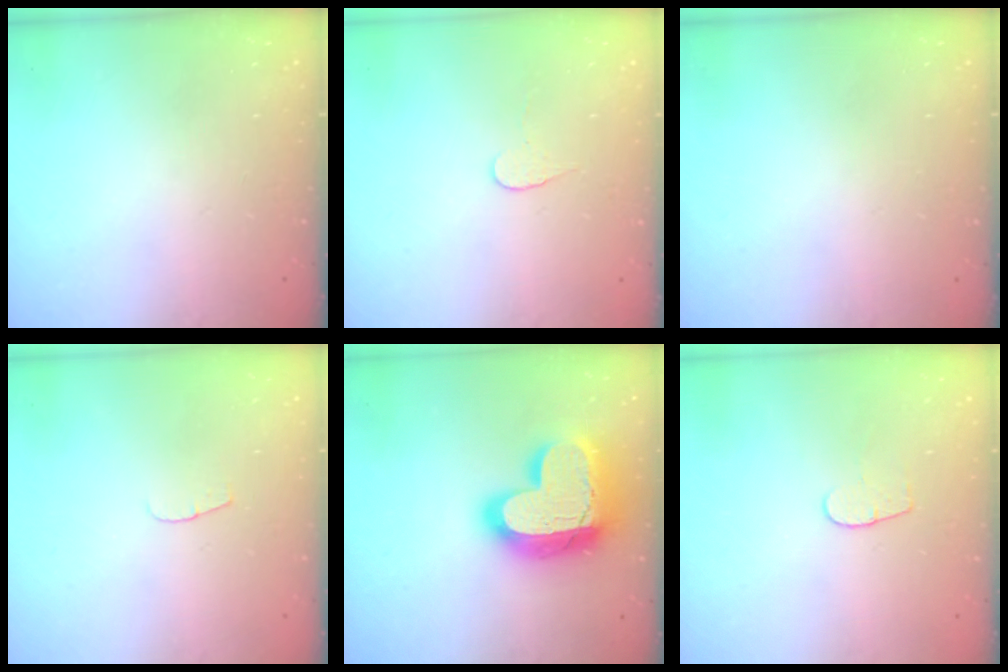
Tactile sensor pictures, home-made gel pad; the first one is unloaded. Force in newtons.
{"total": 3.8, "press": 3.8, "slide": 0.4}
{"total": 0.6, "press": 0.6, "slide": 0.2}
{"total": 4.1, "press": 4.1, "slide": 0.4}
{"total": 23.6, "press": 23.5, "slide": 2.0}
{"total": 4.4, "press": 4.4, "slide": 0.3}